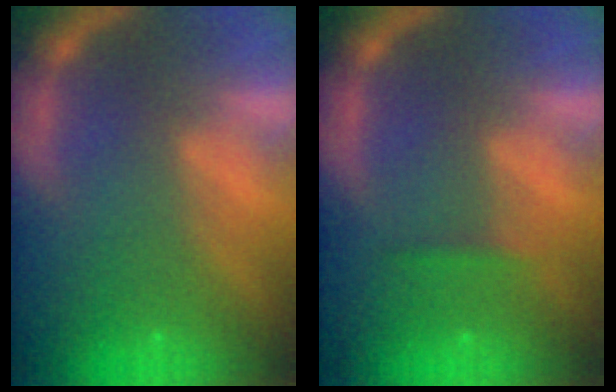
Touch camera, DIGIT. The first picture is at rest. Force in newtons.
{"total": 0.9}